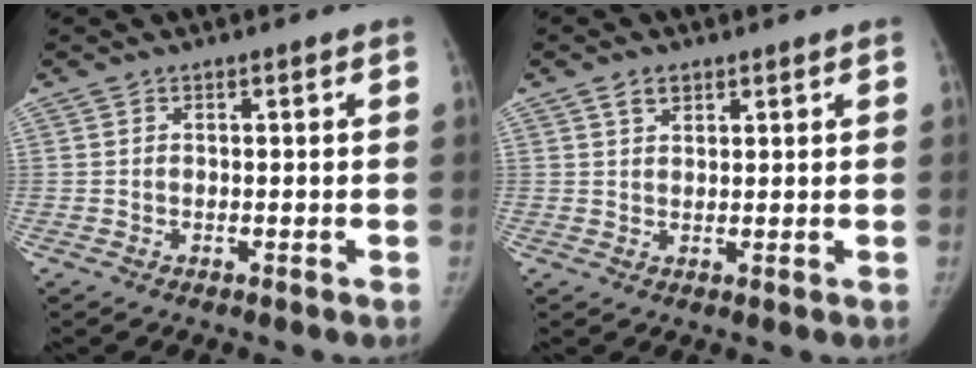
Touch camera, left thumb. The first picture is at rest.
{"total": 3.4, "force": [1.9, 2.0, 2.0], "torque": [-0.028, -0.005, 0.037]}